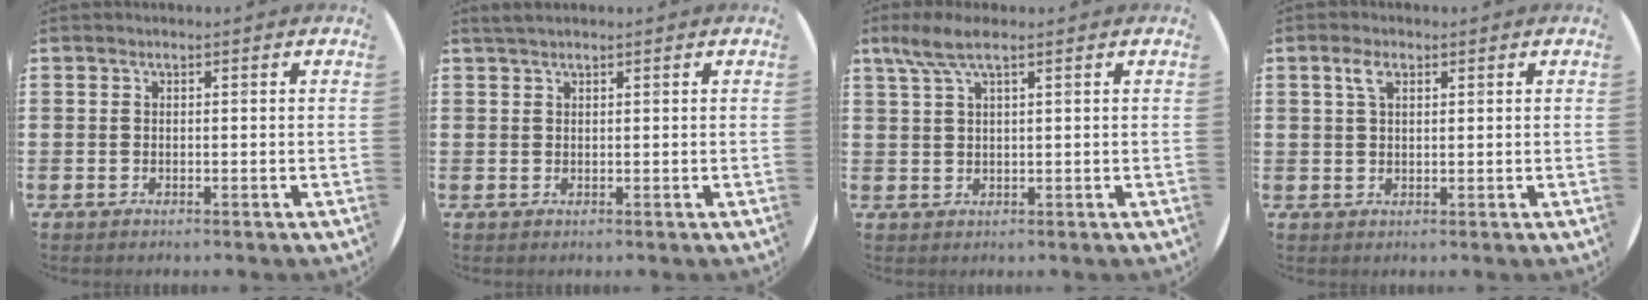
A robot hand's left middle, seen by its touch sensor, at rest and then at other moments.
{"total": 1.1, "force": [1.0, 0.1, 0.5], "torque": [-0.011, 0.003, 0.018]}
{"total": 4.2, "force": [2.4, 0.8, 3.3], "torque": [-0.070, 0.004, 0.042]}
{"total": 2.7, "force": [1.4, 1.4, 1.8], "torque": [-0.034, 0.003, 0.024]}